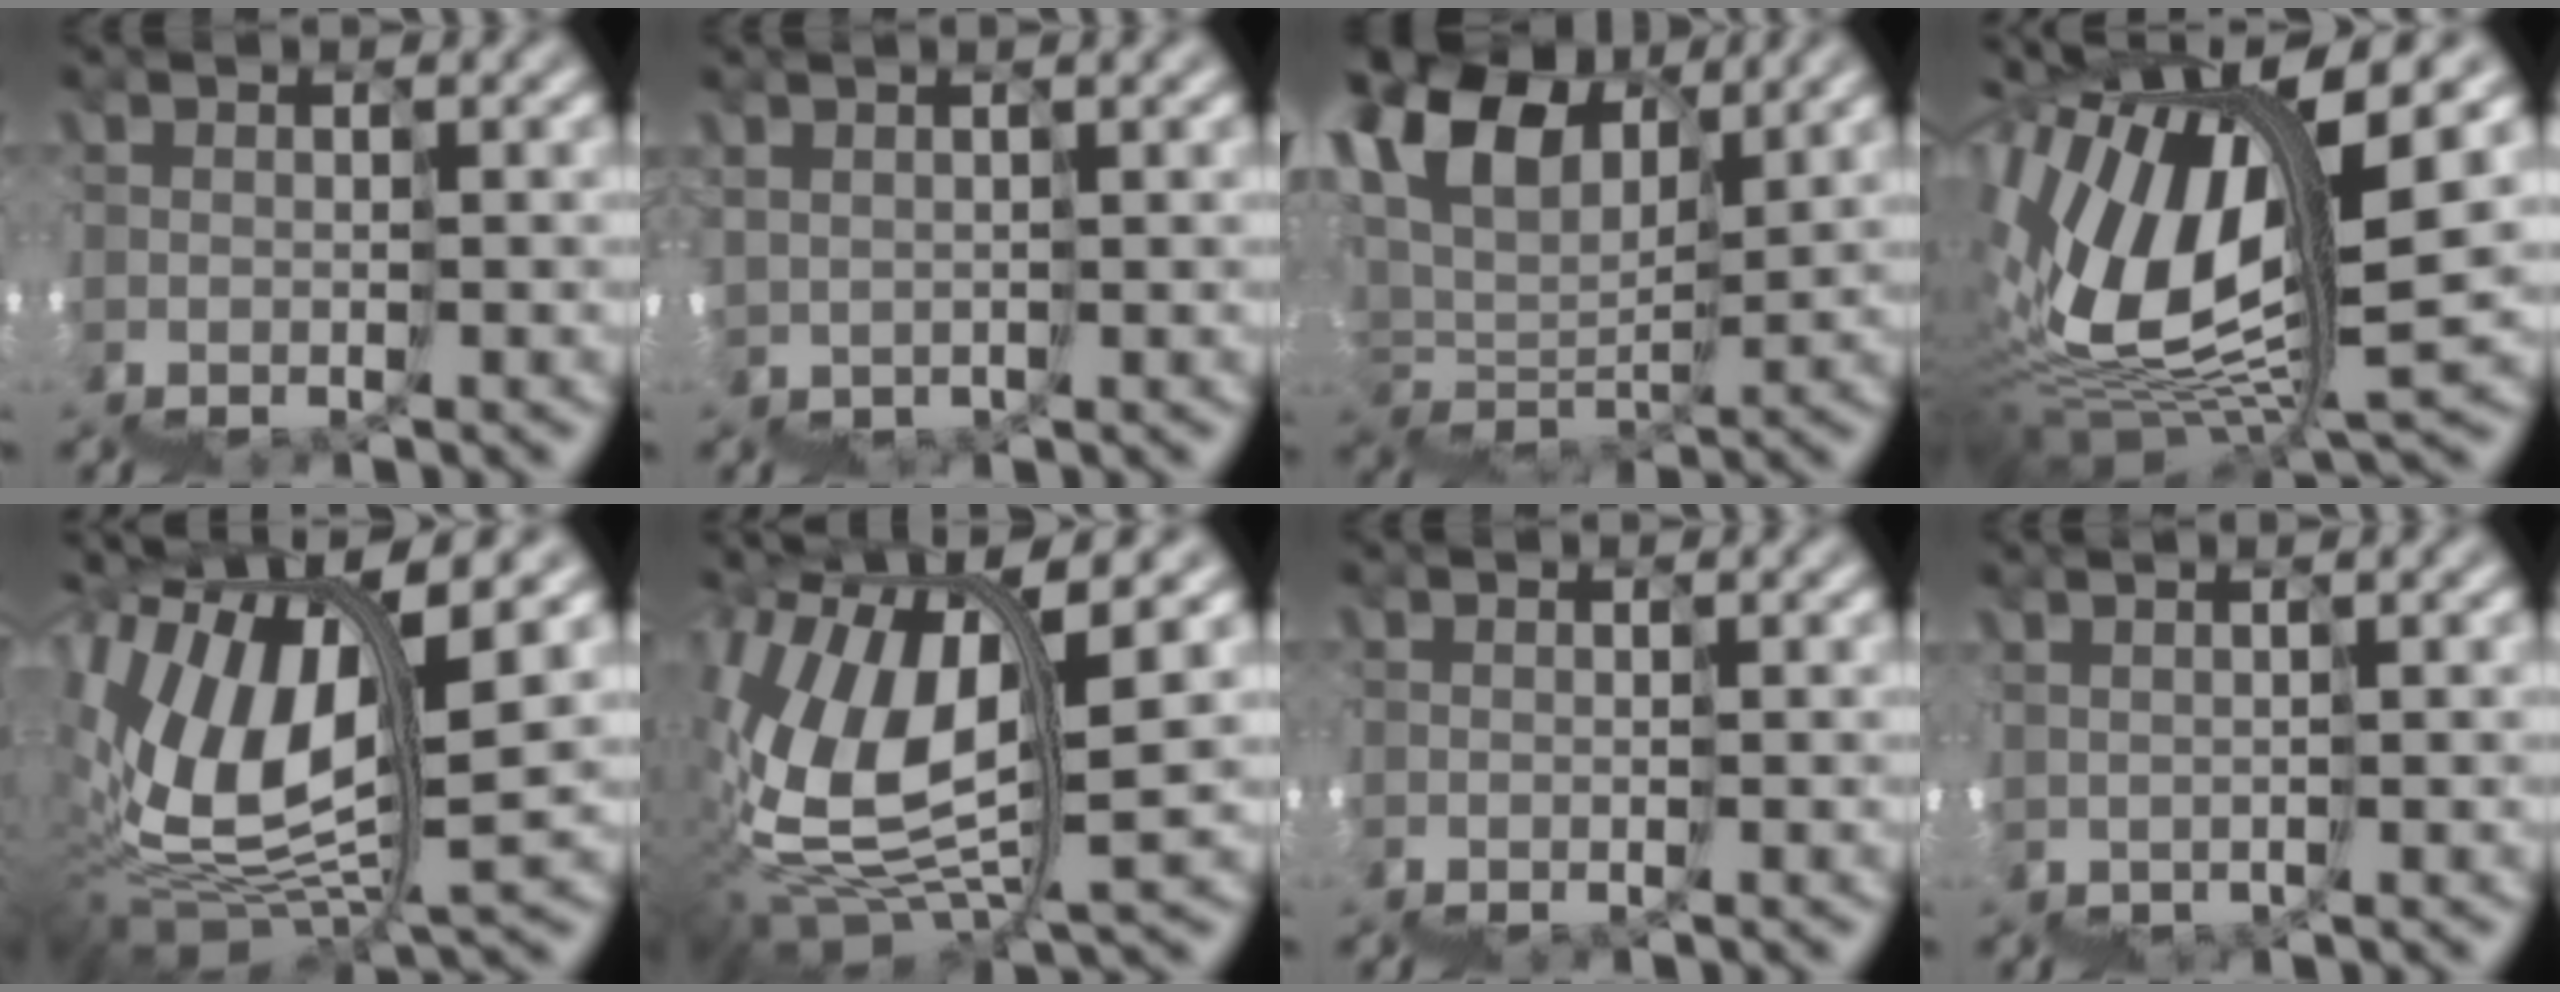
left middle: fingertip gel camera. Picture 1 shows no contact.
{"total": 4.2, "force": [2.3, -2.0, -2.8], "torque": [0.047, 0.030, 0.032]}
{"total": 6.4, "force": [6.0, 2.0, 0.5], "torque": [-0.030, 0.050, 0.092]}
{"total": 7.2, "force": [4.4, 2.4, 5.2], "torque": [-0.131, 0.029, 0.063]}
{"total": 6.6, "force": [5.2, 1.6, 3.8], "torque": [-0.107, 0.041, 0.079]}
{"total": 6.4, "force": [4.1, 1.4, 4.6], "torque": [-0.126, 0.033, 0.064]}
{"total": 0.0}
{"total": 2.9, "force": [1.7, -1.8, -1.5], "torque": [0.037, 0.027, 0.025]}